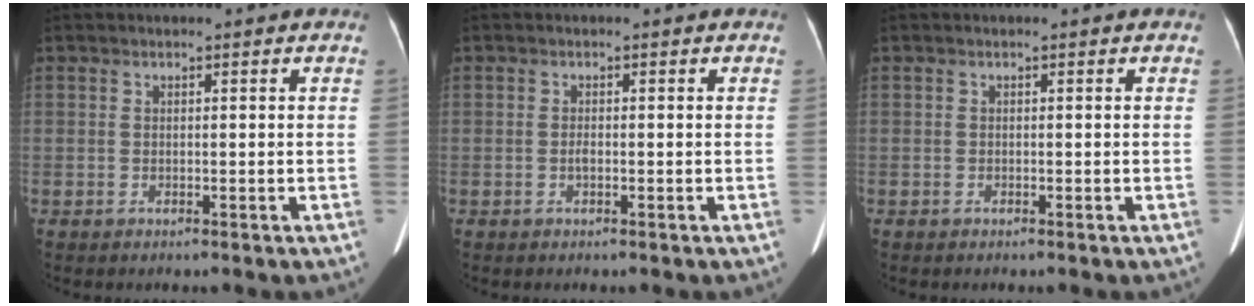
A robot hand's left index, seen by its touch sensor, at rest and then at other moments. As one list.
[{"total": 0.7, "force": [-0.3, 0.1, 0.6], "torque": [-0.015, -0.001, -0.006]}, {"total": 0.0}]